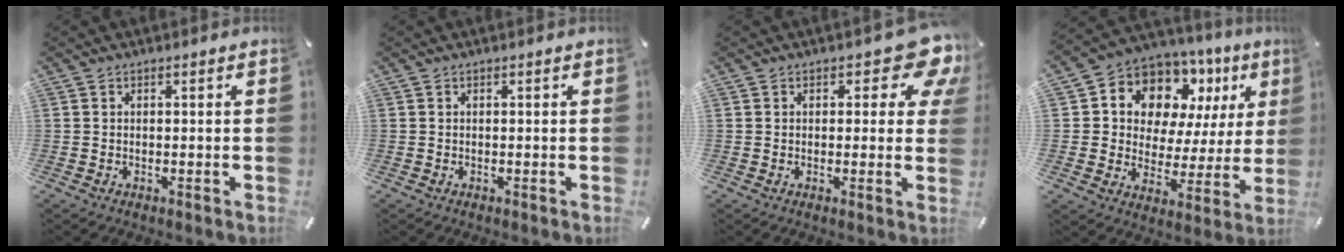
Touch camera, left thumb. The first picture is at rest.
{"total": 0.0}
{"total": 9.8, "force": [4.8, 4.5, 7.2], "torque": [-0.073, -0.028, 0.077]}
{"total": 10.8, "force": [6.6, 7.9, 3.5], "torque": [-0.077, -0.054, 0.126]}